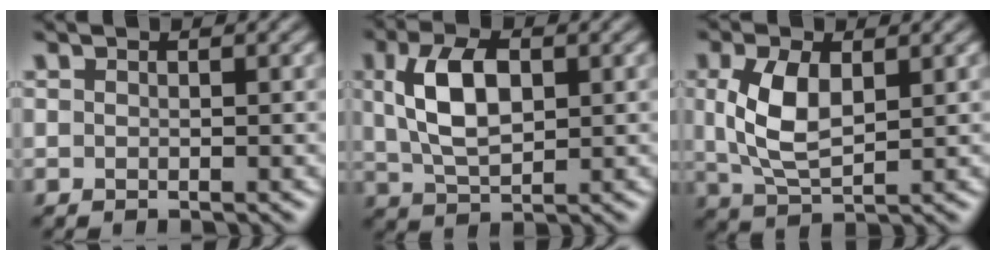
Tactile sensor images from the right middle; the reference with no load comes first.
{"total": 5.3, "force": [1.1, 2.8, 4.4], "torque": [-0.094, 0.007, 0.023]}
{"total": 4.6, "force": [0.7, 2.3, 3.9], "torque": [-0.094, 0.001, 0.020]}